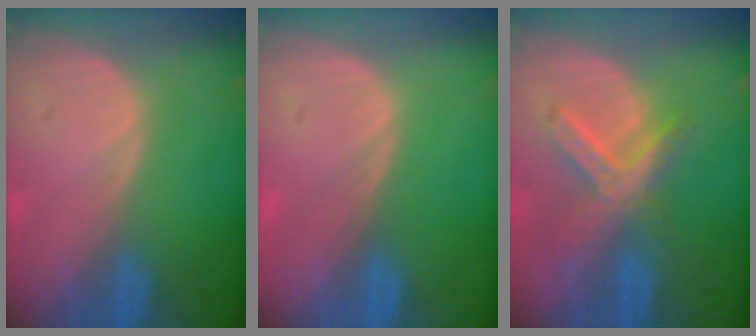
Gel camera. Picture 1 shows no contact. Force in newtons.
{"total": 0.0}
{"total": 7.2, "press": 6.4, "slide": 3.5}